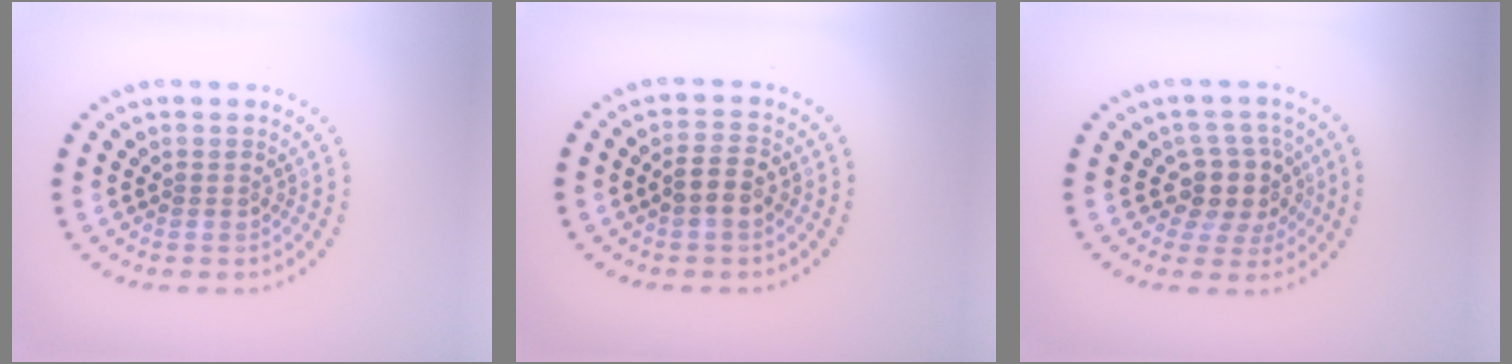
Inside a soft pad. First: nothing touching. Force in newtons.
{"total": 2.5, "press": 2.5, "slide": 0.4}
{"total": 3.9, "press": 3.2, "slide": 2.3}